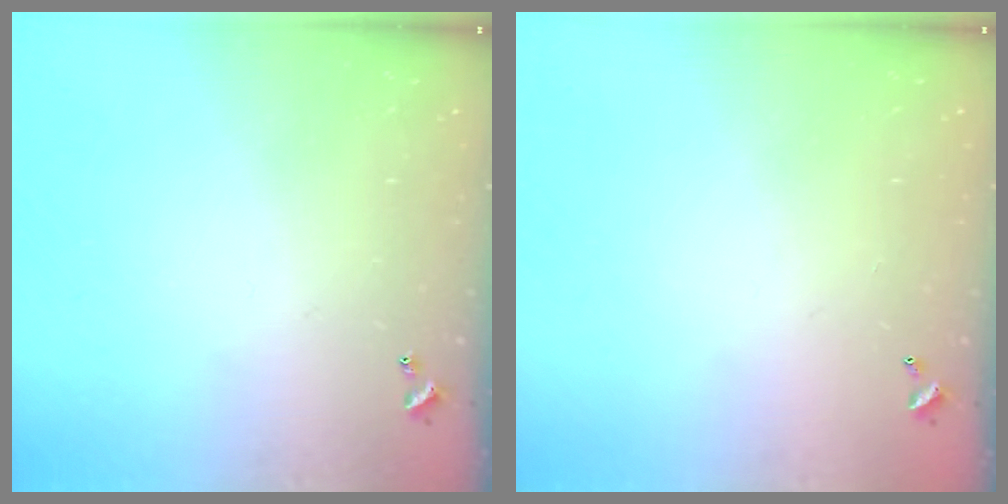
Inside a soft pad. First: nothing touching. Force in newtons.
{"total": 2.9, "press": 2.9, "slide": 0.1}